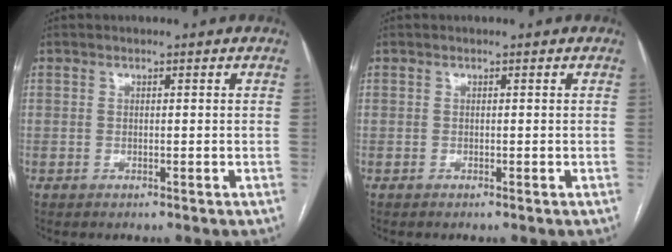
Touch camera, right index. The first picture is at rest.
{"total": 0.0}